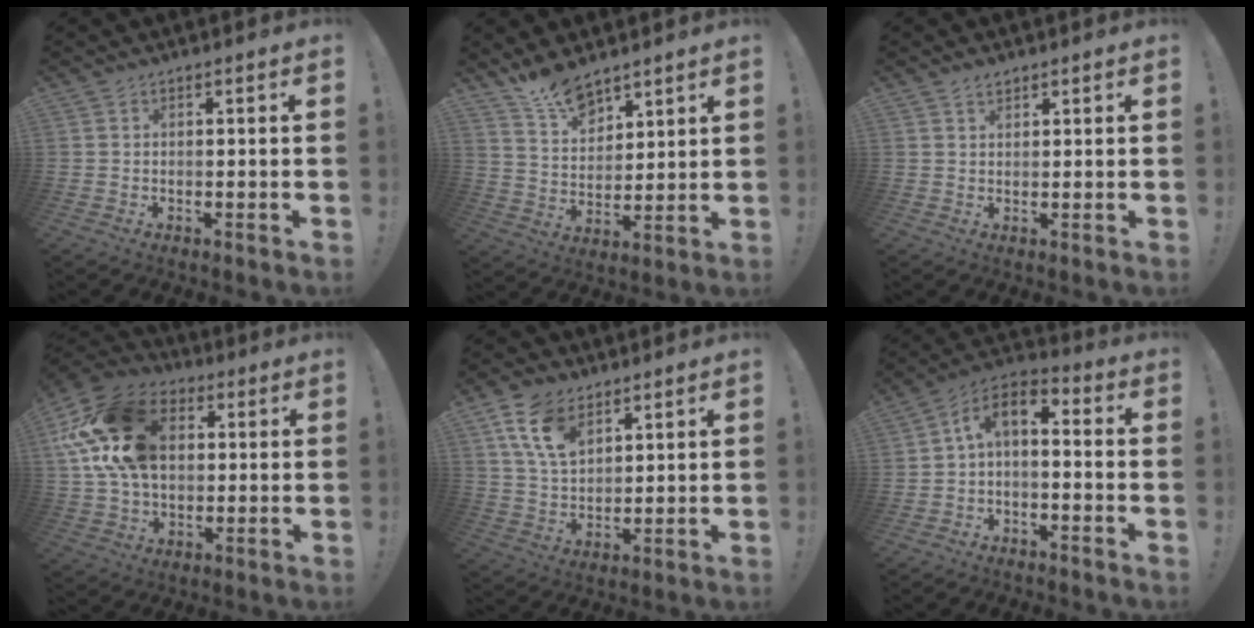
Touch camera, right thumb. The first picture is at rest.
{"total": 10.6, "force": [9.0, 4.4, 3.6], "torque": [-0.063, -0.062, 0.172]}
{"total": 2.0, "force": [1.6, 1.0, 0.8], "torque": [-0.003, -0.010, 0.028]}
{"total": 22.1, "force": [5.3, 15.7, 14.6], "torque": [-0.248, -0.001, 0.104]}
{"total": 12.1, "force": [6.8, 7.1, 7.0], "torque": [-0.140, -0.017, 0.132]}
{"total": 6.1, "force": [-0.6, 3.4, 5.1], "torque": [-0.095, 0.007, -0.007]}